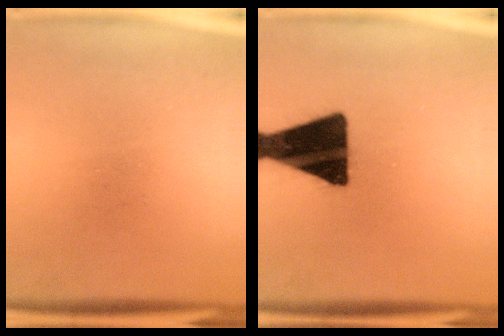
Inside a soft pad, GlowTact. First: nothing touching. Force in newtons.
{"total": 19.4}